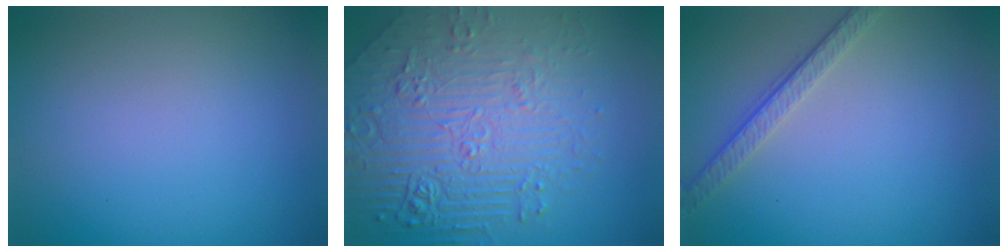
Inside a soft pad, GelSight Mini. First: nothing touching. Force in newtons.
{"total": 8.9, "press": 6.2, "slide": 6.4}
{"total": 3.1, "press": 2.3, "slide": 2.1}